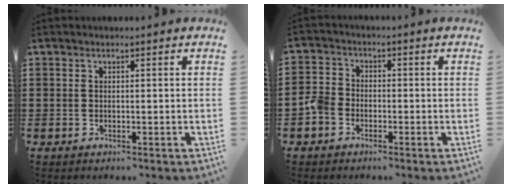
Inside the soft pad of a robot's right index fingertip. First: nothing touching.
{"total": 3.5, "force": [-1.9, 2.5, 1.4], "torque": [-0.059, -0.001, -0.046]}